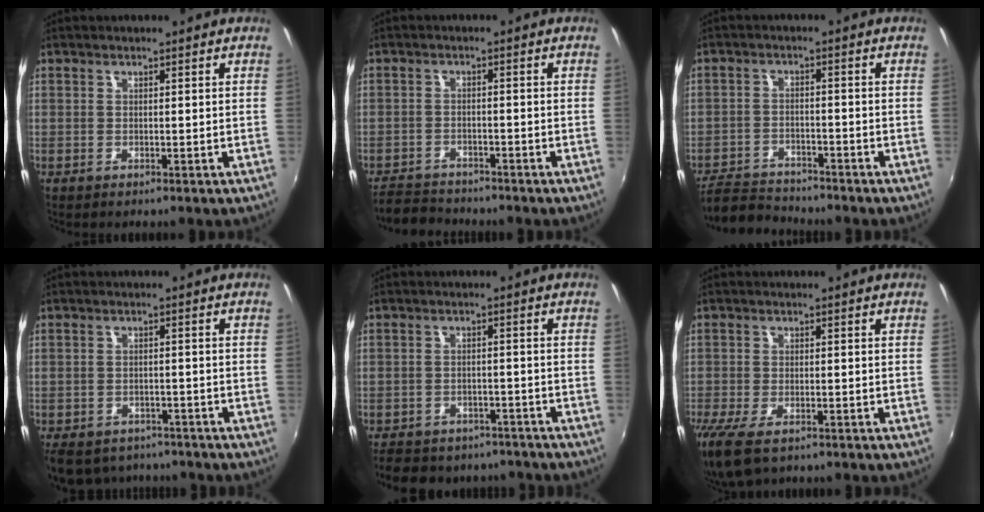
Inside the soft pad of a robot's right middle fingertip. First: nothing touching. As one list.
[{"total": 5.7, "force": [-5.4, 1.6, 0.7], "torque": [-0.038, -0.002, -0.096]}, {"total": 7.0, "force": [-6.7, 1.8, 0.9], "torque": [-0.042, 0.006, -0.119]}, {"total": 11.6, "force": [-9.2, 5.8, 4.2], "torque": [-0.106, -0.010, -0.129]}, {"total": 14.2, "force": [-11.7, 6.4, 4.9], "torque": [-0.118, 0.004, -0.155]}, {"total": 8.1, "force": [-5.4, 3.1, 5.1], "torque": [-0.121, -0.034, -0.097]}]